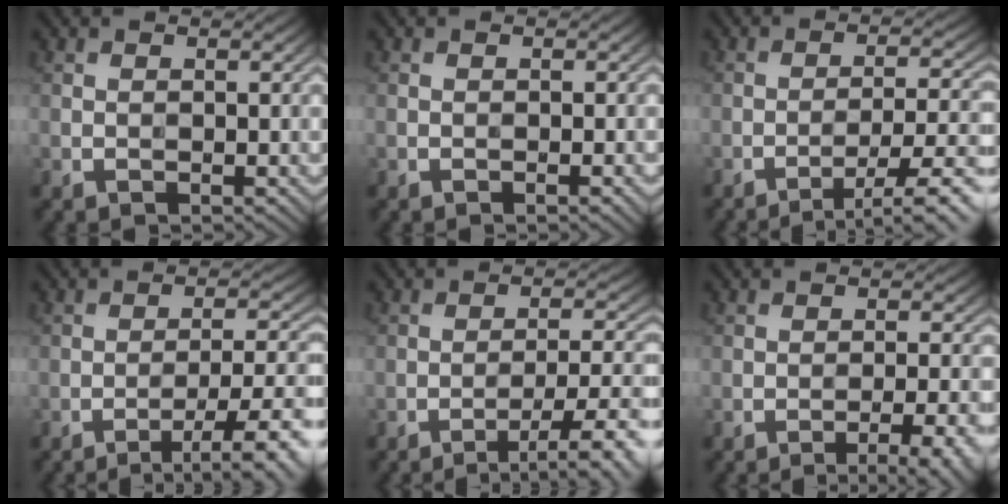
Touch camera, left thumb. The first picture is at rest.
{"total": 0.9, "force": [-0.4, 0.0, 0.8], "torque": [-0.012, 0.000, -0.009]}
{"total": 8.6, "force": [-5.2, 1.9, 6.6], "torque": [-0.106, 0.009, -0.070]}
{"total": 8.5, "force": [-4.5, 2.0, 6.9], "torque": [-0.111, 0.004, -0.059]}
{"total": 8.5, "force": [-4.7, 2.1, 6.8], "torque": [-0.110, 0.005, -0.062]}
{"total": 8.2, "force": [-5.5, 1.8, 5.9], "torque": [-0.076, 0.013, -0.066]}